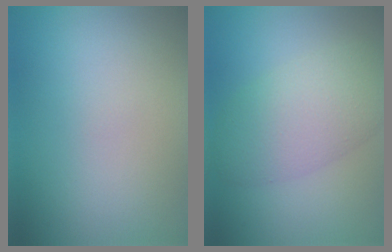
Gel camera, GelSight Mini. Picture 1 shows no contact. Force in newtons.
{"total": 5.8, "press": 5.8, "slide": 0.1}